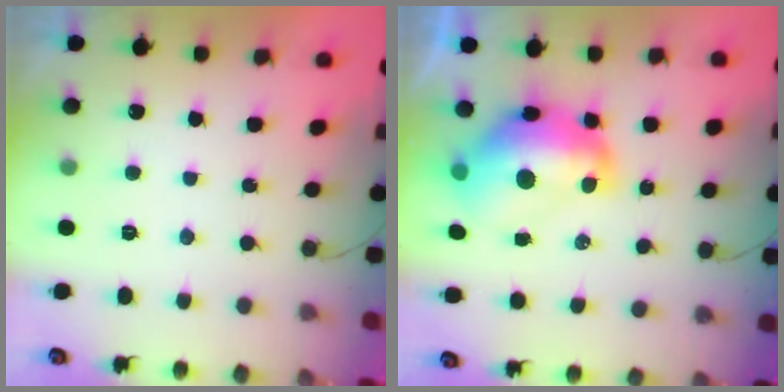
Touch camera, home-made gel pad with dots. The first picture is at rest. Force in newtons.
{"total": 15.7, "press": 15.6, "slide": 1.6}